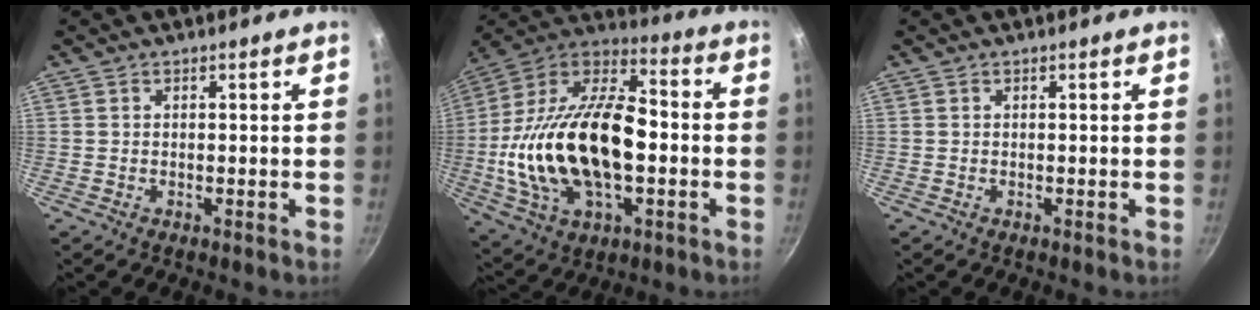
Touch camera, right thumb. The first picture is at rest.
{"total": 28.1, "force": [-2.8, 15.6, 23.2], "torque": [-0.435, 0.041, -0.053]}
{"total": 0.0}